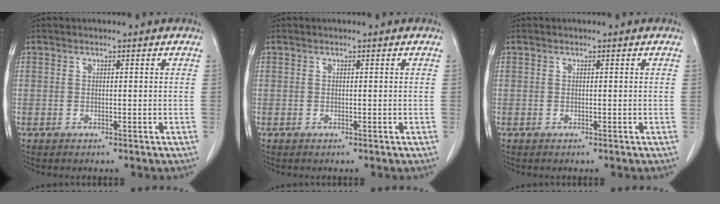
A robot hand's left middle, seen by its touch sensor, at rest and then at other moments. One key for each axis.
{"total": 0.0}
{"total": 0.0}